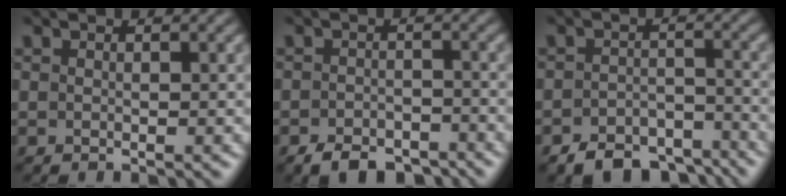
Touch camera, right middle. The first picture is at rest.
{"total": 4.2, "force": [-3.4, 1.8, 1.6], "torque": [-0.019, -0.005, -0.057]}
{"total": 5.2, "force": [-4.3, 2.3, 1.7], "torque": [-0.020, -0.006, -0.073]}